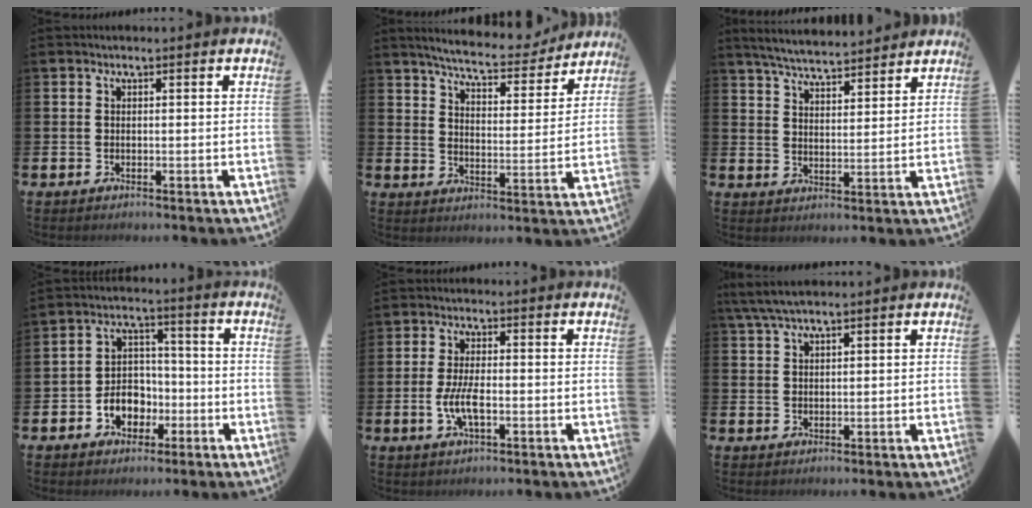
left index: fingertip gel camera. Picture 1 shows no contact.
{"total": 6.9, "force": [6.6, 0.9, 2.0], "torque": [-0.056, -0.046, 0.111]}
{"total": 5.6, "force": [5.5, 0.4, 0.9], "torque": [-0.043, -0.028, 0.100]}
{"total": 5.2, "force": [-1.7, 4.5, 2.0], "torque": [-0.035, 0.004, -0.037]}
{"total": 4.7, "force": [-1.1, 1.7, 4.2], "torque": [-0.084, 0.000, -0.024]}
{"total": 4.1, "force": [3.3, 0.9, 2.3], "torque": [-0.059, 0.001, 0.063]}